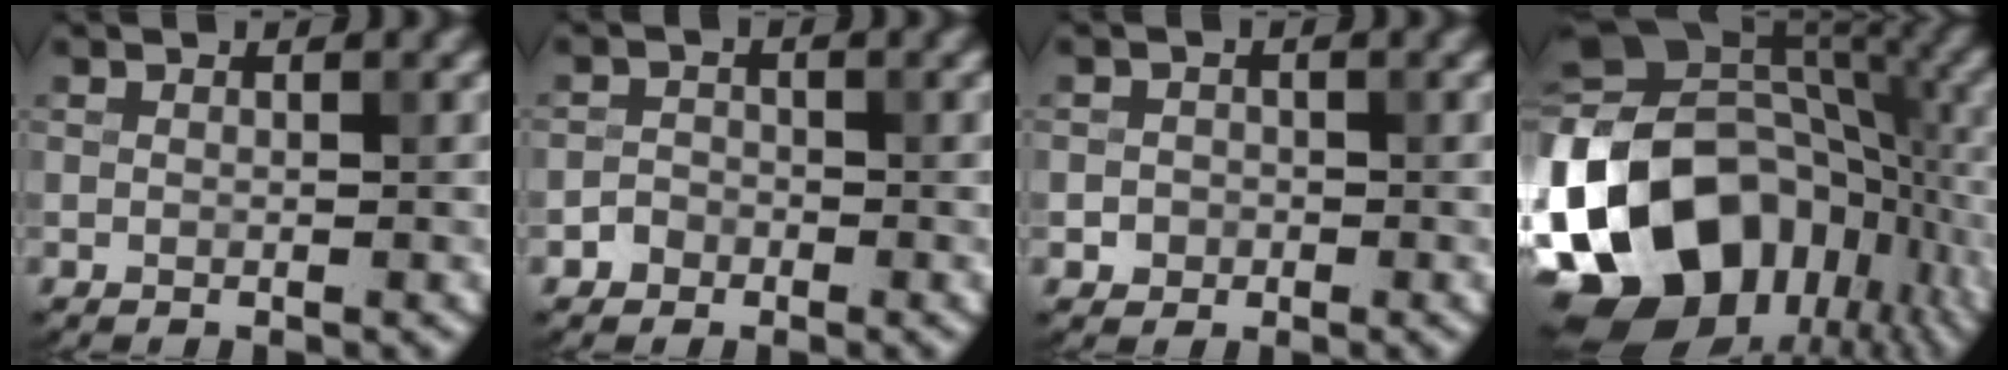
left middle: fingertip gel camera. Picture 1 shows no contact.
{"total": 1.4, "force": [-0.8, 1.1, 0.1], "torque": [0.009, 0.005, -0.015]}
{"total": 1.3, "force": [-0.4, 1.2, 0.2], "torque": [0.008, -0.001, -0.009]}
{"total": 19.5, "force": [-7.0, 13.7, 11.9], "torque": [-0.254, -0.014, -0.121]}